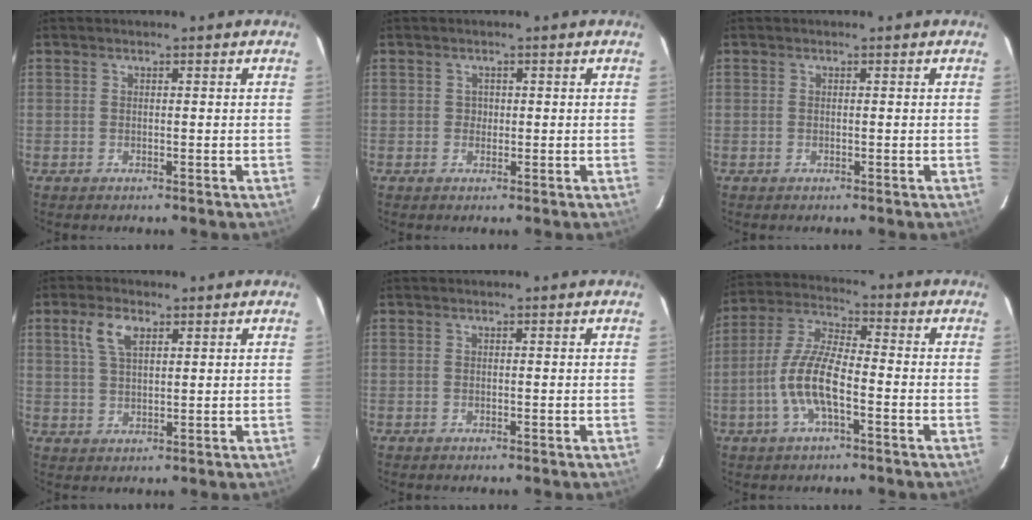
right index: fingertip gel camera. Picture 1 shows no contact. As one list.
[{"total": 1.2, "force": [-0.1, 1.2, 0.0], "torque": [0.003, 0.003, 0.000]}, {"total": 0.0}, {"total": 5.5, "force": [2.6, 2.7, 4.0], "torque": [-0.079, 0.012, 0.051]}, {"total": 0.0}, {"total": 10.1, "force": [-3.5, 2.8, 9.1], "torque": [-0.195, 0.005, -0.068]}]